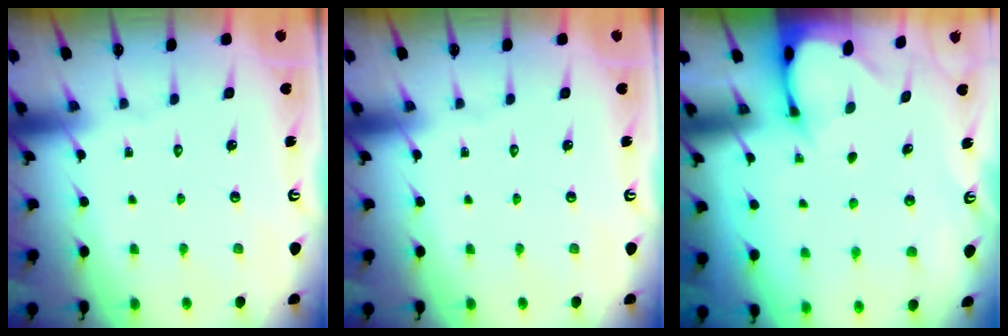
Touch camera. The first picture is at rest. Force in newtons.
{"total": 0.0}
{"total": 2.7, "press": 2.7, "slide": 0.3}